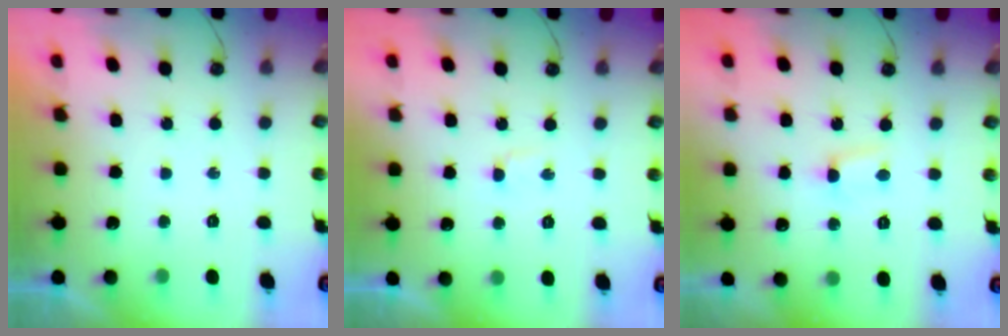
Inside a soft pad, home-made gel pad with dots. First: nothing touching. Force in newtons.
{"total": 1.8, "press": 1.4, "slide": 1.1}
{"total": 2.8, "press": 2.8, "slide": 0.3}